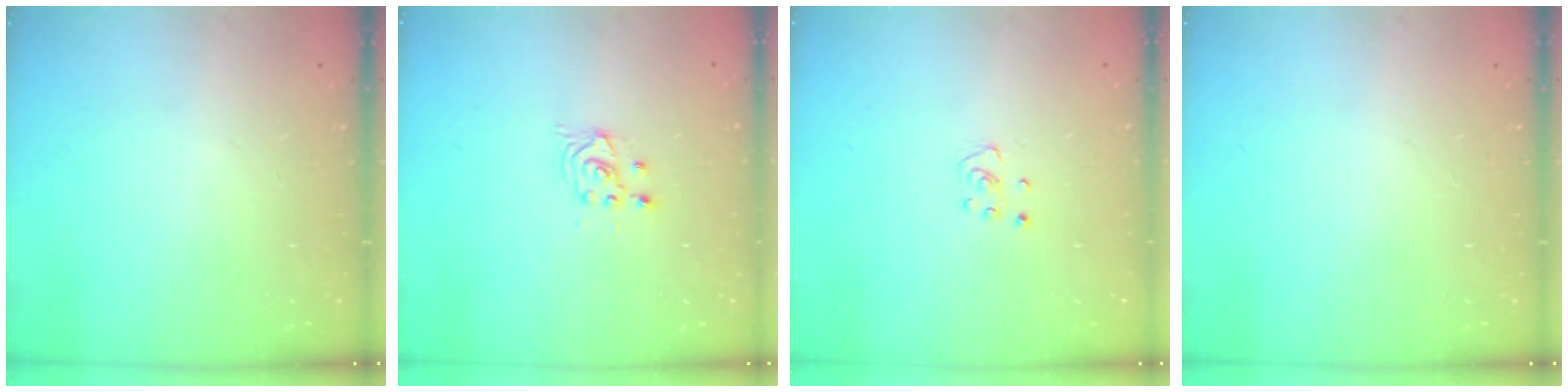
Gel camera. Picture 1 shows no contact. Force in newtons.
{"total": 2.6, "press": 2.5, "slide": 0.3}
{"total": 3.4, "press": 3.4, "slide": 0.3}
{"total": 0.0}